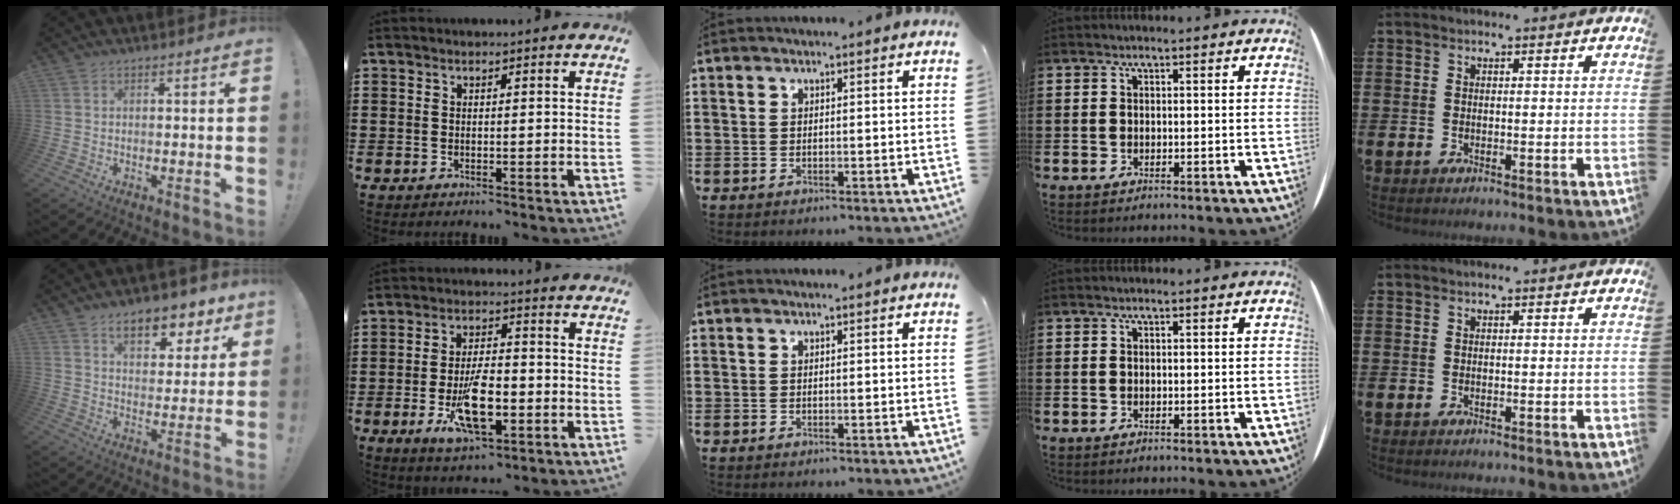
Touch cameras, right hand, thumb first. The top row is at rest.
{"thumb": {"total": 10.5, "force": [6.9, 5.4, 5.7], "torque": [-0.081, -0.041, 0.122]}, "index": {"total": 10.2, "force": [-3.3, 4.2, 8.7], "torque": [-0.162, -0.006, -0.054]}}